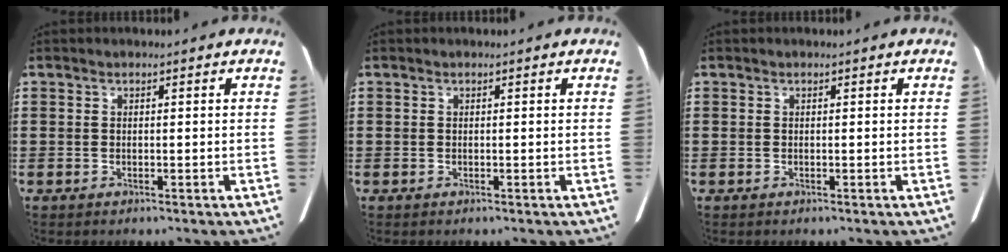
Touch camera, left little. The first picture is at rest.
{"total": 0.0}
{"total": 0.0}